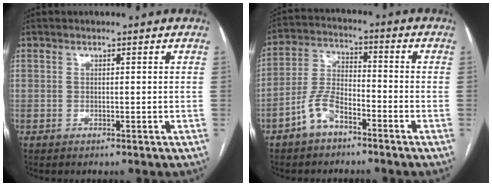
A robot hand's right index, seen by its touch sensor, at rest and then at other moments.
{"total": 7.1, "force": [-4.4, 3.5, 4.4], "torque": [-0.103, 0.017, -0.086]}